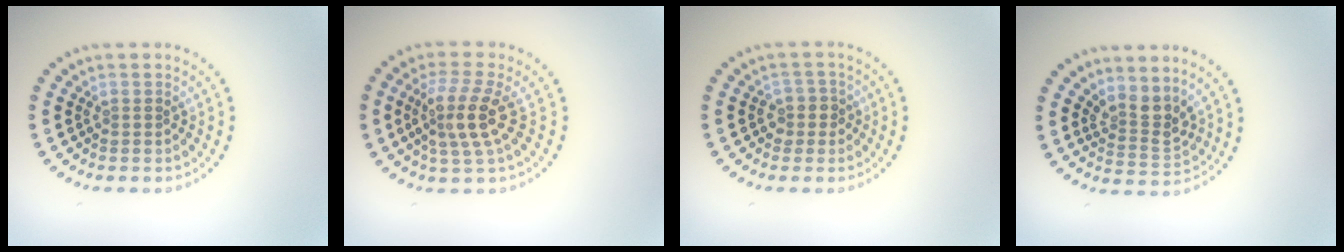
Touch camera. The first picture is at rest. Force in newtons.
{"total": 3.9, "press": 3.3, "slide": 2.1}
{"total": 1.7, "press": 1.4, "slide": 0.9}
{"total": 2.8, "press": 2.0, "slide": 2.0}